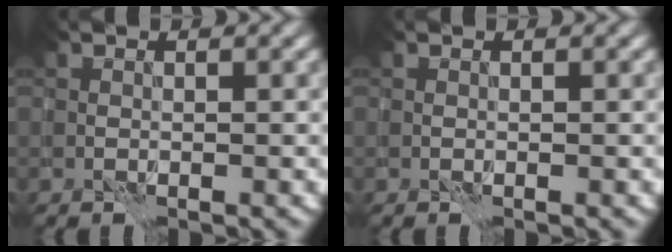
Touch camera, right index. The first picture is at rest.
{"total": 0.0}